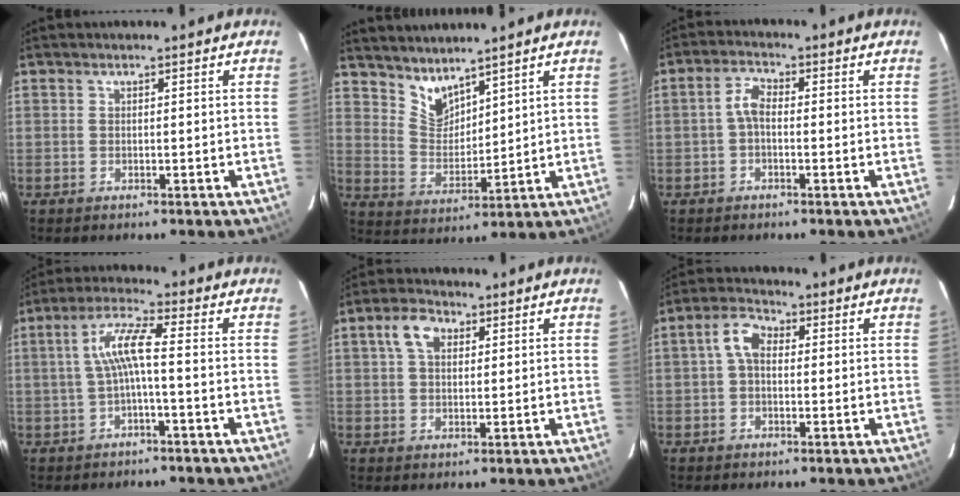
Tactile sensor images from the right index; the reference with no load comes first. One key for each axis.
{"total": 6.4, "fx": 5.7, "fy": 2.3, "fz": 2.1, "tx": -0.032, "ty": -0.005, "tz": 0.118}
{"total": 3.0, "fx": -0.7, "fy": 1.6, "fz": 2.5, "tx": -0.054, "ty": 0.012, "tz": -0.014}
{"total": 6.2, "fx": -1.0, "fy": 0.5, "fz": 6.1, "tx": -0.135, "ty": 0.014, "tz": -0.016}
{"total": 5.4, "fx": 2.0, "fy": 3.5, "fz": 3.6, "tx": -0.068, "ty": 0.019, "tz": 0.036}
{"total": 4.7, "fx": 0.4, "fy": 3.1, "fz": 3.5, "tx": -0.069, "ty": 0.019, "tz": 0.006}